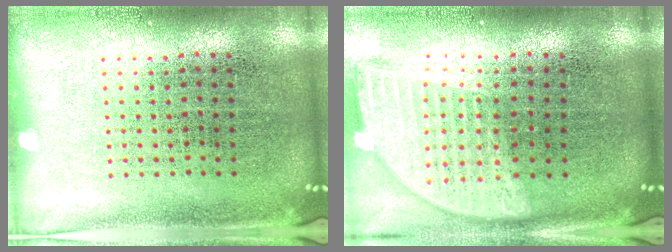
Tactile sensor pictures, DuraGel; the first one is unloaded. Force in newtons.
{"total": 2.0, "press": 1.6, "slide": 1.2}